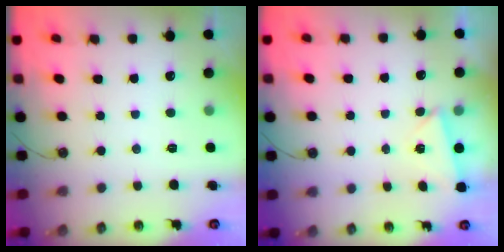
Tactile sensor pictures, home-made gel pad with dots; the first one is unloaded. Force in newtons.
{"total": 2.2, "press": 2.2, "slide": 0.2}